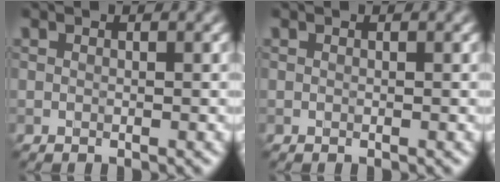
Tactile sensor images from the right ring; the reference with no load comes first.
{"total": 0.0}